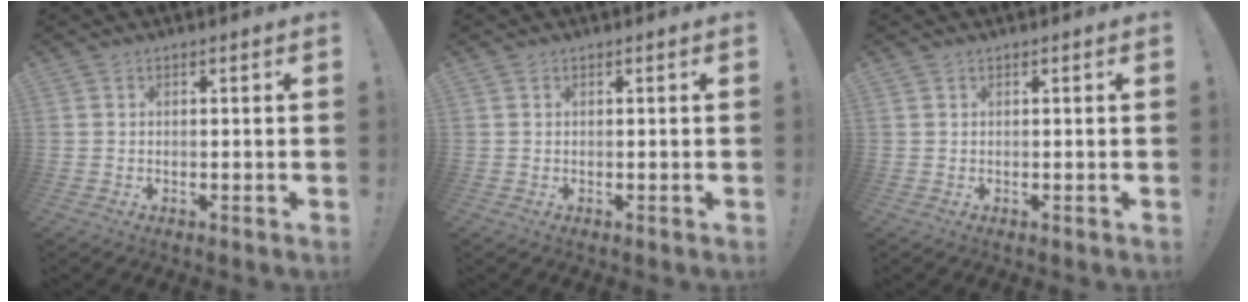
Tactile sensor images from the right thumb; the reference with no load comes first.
{"total": 0.0}
{"total": 0.0}